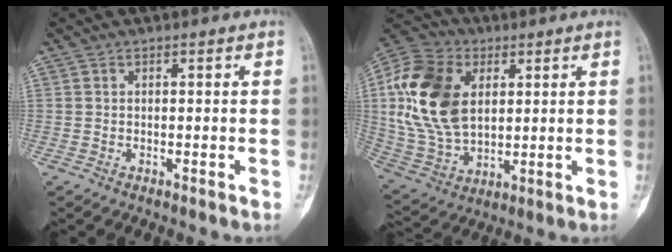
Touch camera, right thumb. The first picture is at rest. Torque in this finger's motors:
{"motor_torque": [1.78, 1.80, 1.03, -0.51, 0.36]}